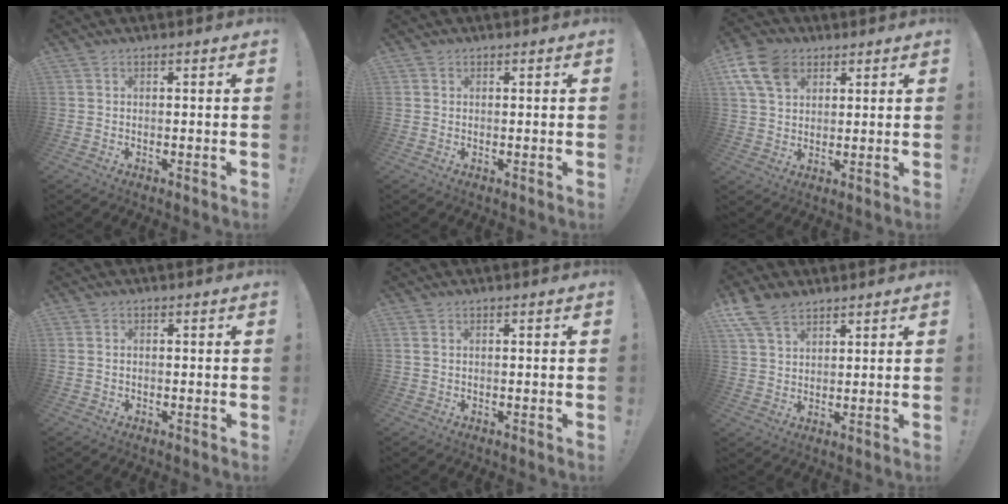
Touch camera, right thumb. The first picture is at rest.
{"total": 0.6, "force": [0.3, 0.5, 0.0], "torque": [0.006, -0.001, 0.005]}
{"total": 11.5, "force": [5.4, 7.9, 6.5], "torque": [-0.127, -0.015, 0.105]}
{"total": 0.8, "force": [-0.1, 0.8, 0.2], "torque": [-0.007, 0.005, -0.002]}
{"total": 1.1, "force": [0.5, 0.7, 0.7], "torque": [-0.018, 0.004, 0.011]}
{"total": 9.1, "force": [6.4, 5.1, 4.1], "torque": [-0.085, -0.021, 0.129]}